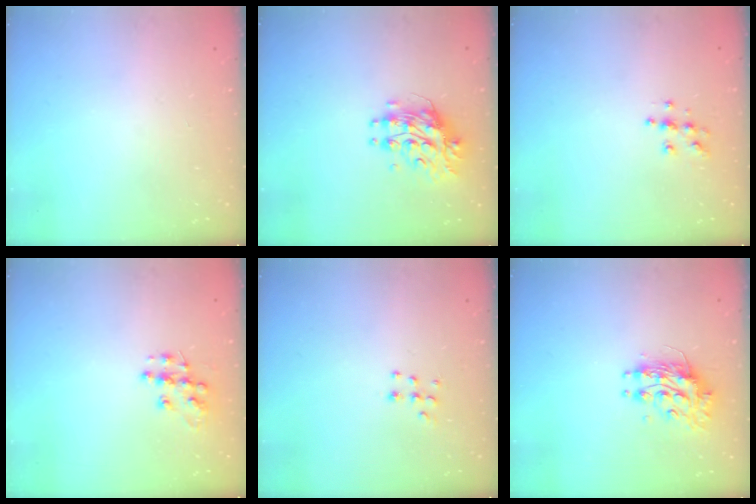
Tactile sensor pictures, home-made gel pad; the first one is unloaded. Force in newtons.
{"total": 9.0, "press": 9.0, "slide": 0.8}
{"total": 6.1, "press": 6.1, "slide": 0.4}
{"total": 9.0, "press": 9.0, "slide": 0.4}
{"total": 6.1, "press": 6.0, "slide": 0.7}
{"total": 10.4, "press": 10.4, "slide": 0.6}